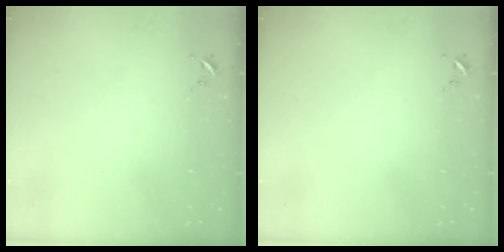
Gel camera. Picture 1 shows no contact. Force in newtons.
{"total": 0.0}